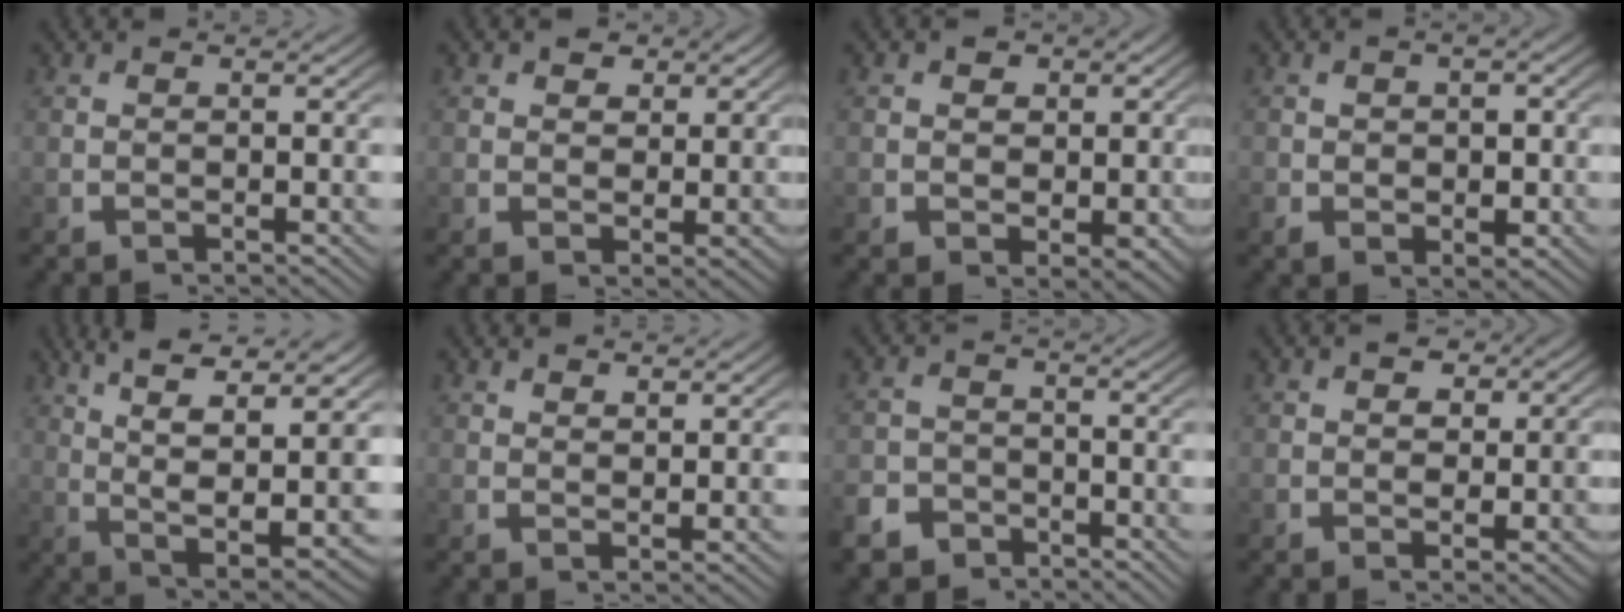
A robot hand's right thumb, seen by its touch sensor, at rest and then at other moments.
{"total": 3.8, "force": [1.4, 3.1, 1.8], "torque": [-0.028, -0.020, 0.031]}
{"total": 5.9, "force": [1.0, 4.9, 3.2], "torque": [-0.050, -0.026, 0.024]}
{"total": 3.6, "force": [-0.3, 2.7, 2.2], "torque": [-0.041, -0.019, 0.003]}
{"total": 10.9, "force": [2.8, 5.4, 9.1], "torque": [-0.160, -0.020, 0.053]}
{"total": 1.7, "force": [1.7, 0.2, 0.2], "torque": [-0.002, -0.006, 0.037]}
{"total": 6.0, "force": [-4.7, 3.7, 0.9], "torque": [0.002, -0.022, -0.082]}
{"total": 4.0, "force": [0.8, 3.1, 2.4], "torque": [-0.034, -0.019, 0.016]}